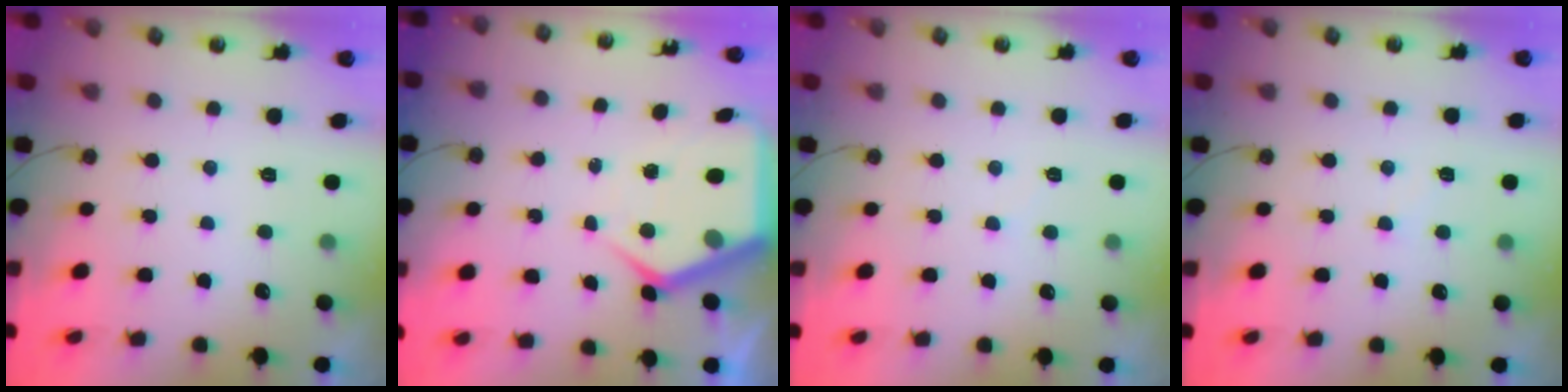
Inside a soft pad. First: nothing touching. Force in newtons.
{"total": 8.6, "press": 8.5, "slide": 0.9}
{"total": 2.2, "press": 2.2, "slide": 0.4}
{"total": 2.8, "press": 2.8, "slide": 0.4}